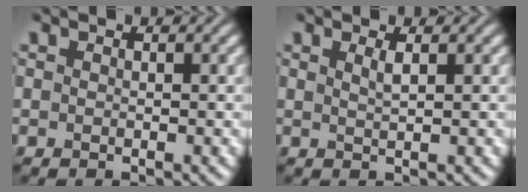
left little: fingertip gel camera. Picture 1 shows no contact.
{"total": 1.1, "force": [0.6, 0.3, 0.9], "torque": [-0.012, 0.001, 0.008]}